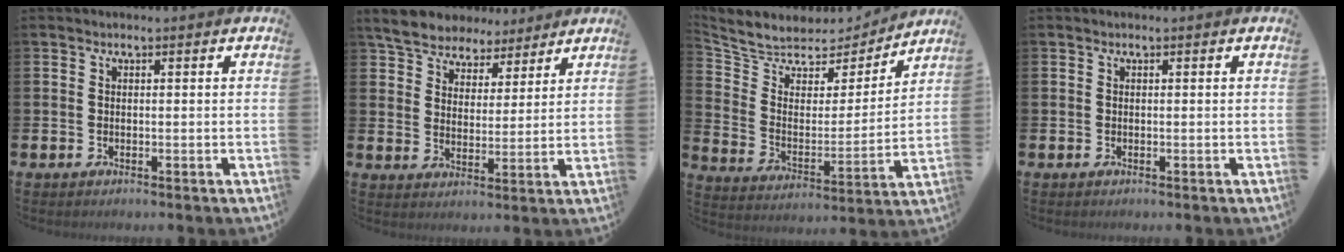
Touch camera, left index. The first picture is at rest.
{"total": 6.3, "force": [6.0, 2.0, 0.4], "torque": [-0.038, -0.034, 0.108]}
{"total": 6.7, "force": [6.1, 2.7, 0.5], "torque": [-0.061, -0.050, 0.103]}
{"total": 0.0}